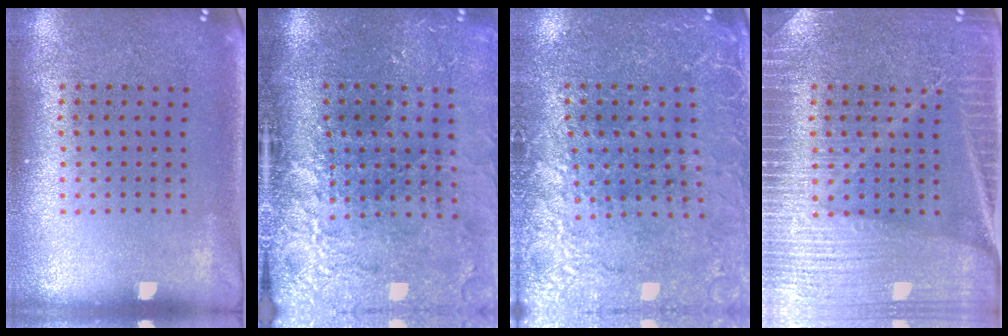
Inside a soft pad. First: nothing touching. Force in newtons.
{"total": 4.6, "press": 3.6, "slide": 2.8}
{"total": 2.9, "press": 2.8, "slide": 0.4}
{"total": 4.1, "press": 3.9, "slide": 1.2}